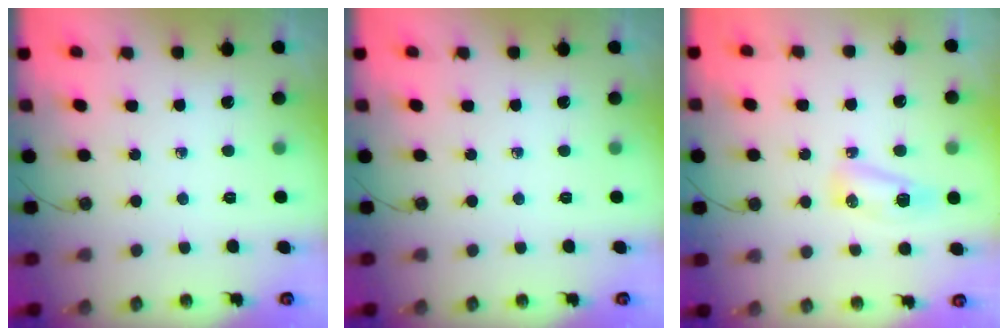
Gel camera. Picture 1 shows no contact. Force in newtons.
{"total": 0.0}
{"total": 6.4, "press": 6.4, "slide": 0.6}